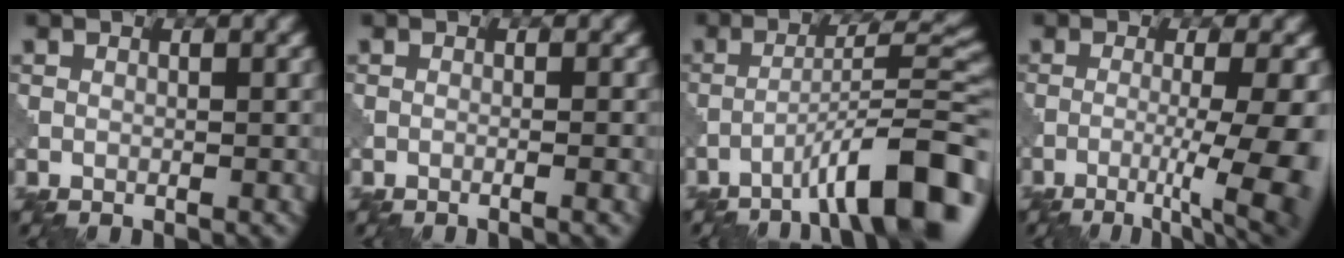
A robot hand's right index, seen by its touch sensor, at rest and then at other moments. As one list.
[{"total": 2.1, "force": [-0.7, 0.7, 1.9], "torque": [-0.018, 0.005, -0.021]}, {"total": 9.9, "force": [-5.7, 1.4, 7.9], "torque": [-0.108, 0.027, -0.088]}, {"total": 8.2, "force": [-2.9, 1.6, 7.4], "torque": [-0.109, -0.005, -0.039]}]